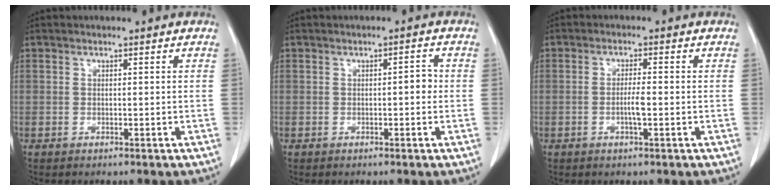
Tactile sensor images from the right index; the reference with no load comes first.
{"total": 1.7, "force": [-0.2, 0.6, 1.6], "torque": [-0.017, 0.004, -0.004]}
{"total": 2.7, "force": [-0.6, 0.2, 2.6], "torque": [-0.049, -0.001, -0.012]}